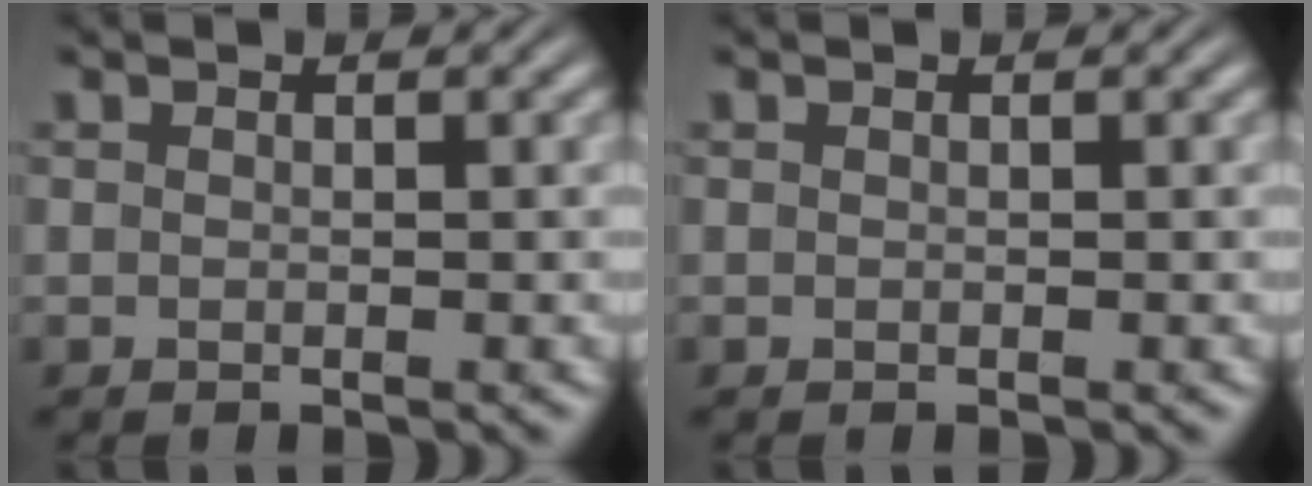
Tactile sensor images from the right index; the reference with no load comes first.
{"total": 0.0}